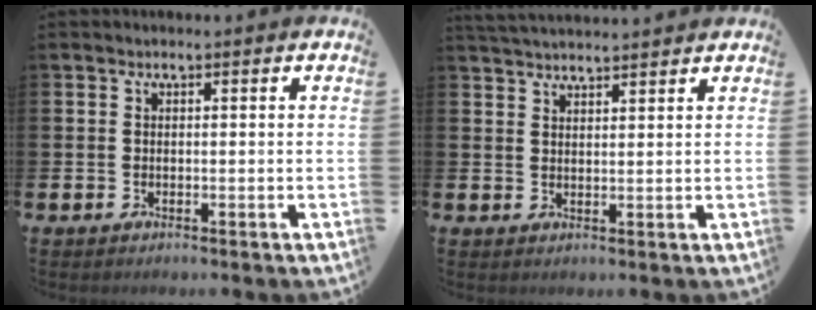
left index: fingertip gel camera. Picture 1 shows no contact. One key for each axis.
{"total": 3.0, "fx": 3.0, "fy": 0.1, "fz": 0.3, "tx": -0.008, "ty": -0.014, "tz": 0.055}